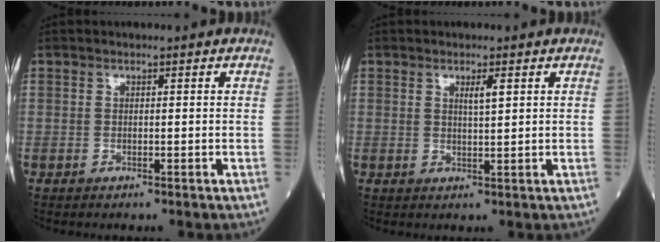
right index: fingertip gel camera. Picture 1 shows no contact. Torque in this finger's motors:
{"motor_torque": [-0.01, 0.02, -0.02, 0.01]}